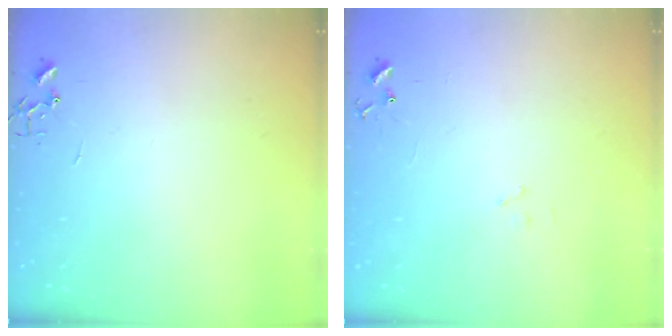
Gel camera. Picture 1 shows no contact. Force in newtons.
{"total": 7.8, "press": 7.8, "slide": 0.7}